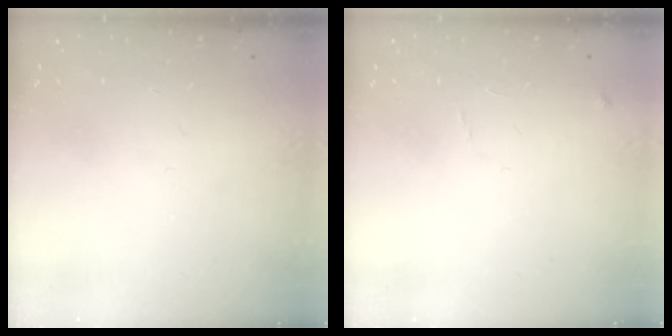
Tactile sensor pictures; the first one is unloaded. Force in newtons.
{"total": 6.2, "press": 6.2, "slide": 0.8}